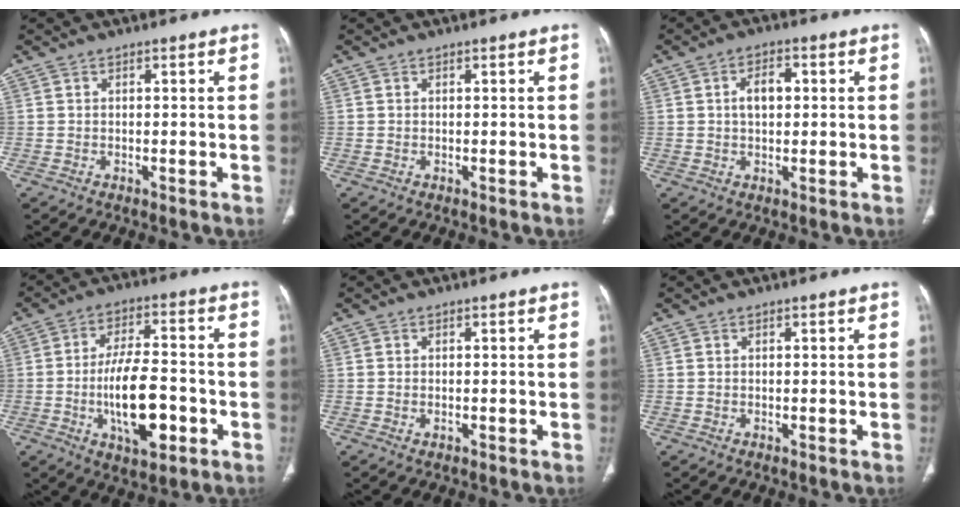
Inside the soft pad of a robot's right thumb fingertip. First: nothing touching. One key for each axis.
{"total": 0.0}
{"total": 4.6, "fx": 0.7, "fy": 2.7, "fz": 3.6, "tx": -0.060, "ty": 0.009, "tz": 0.009}
{"total": 14.0, "fx": -3.8, "fy": 5.9, "fz": 12.1, "tx": -0.195, "ty": 0.017, "tz": -0.059}
{"total": 0.5, "fx": -0.2, "fy": 0.3, "fz": 0.4, "tx": -0.010, "ty": 0.003, "tz": -0.001}
{"total": 0.0}